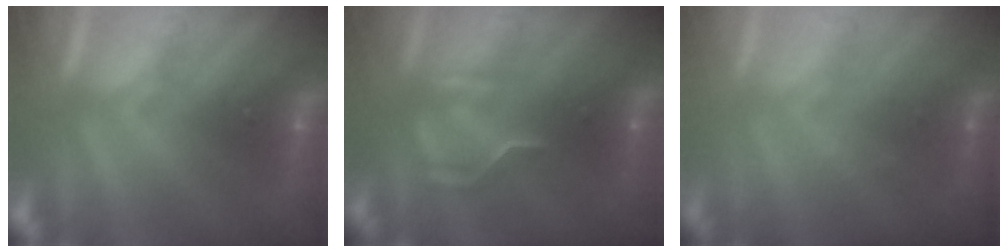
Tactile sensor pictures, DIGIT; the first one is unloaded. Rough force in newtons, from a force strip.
{"total": 3.3}
{"total": 1.4}